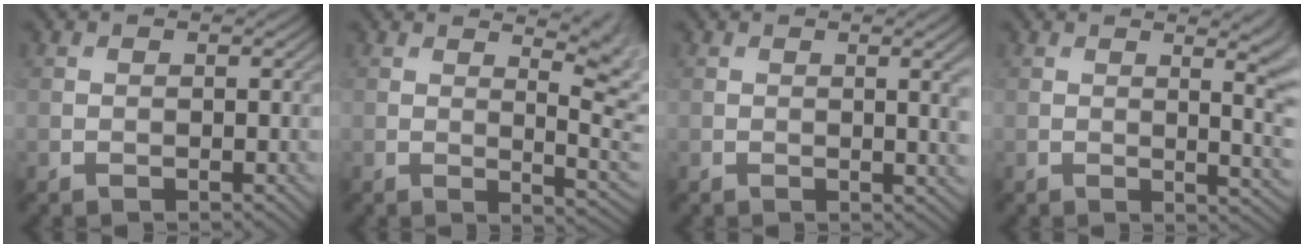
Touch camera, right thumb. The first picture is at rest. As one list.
[{"total": 7.4, "force": [3.0, 2.4, 6.3], "torque": [-0.069, 0.010, 0.041]}, {"total": 2.8, "force": [0.3, 0.5, 2.7], "torque": [-0.039, 0.003, 0.004]}, {"total": 7.8, "force": [1.1, 2.9, 7.1], "torque": [-0.058, 0.009, 0.006]}]